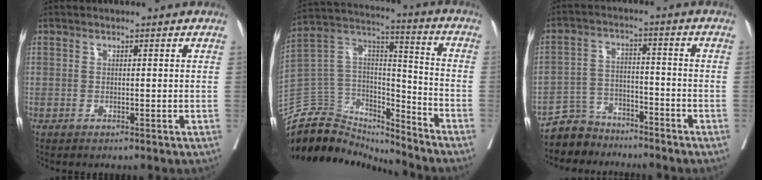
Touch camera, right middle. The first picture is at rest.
{"total": 17.5, "force": [-16.7, 5.0, 1.4], "torque": [-0.027, 0.075, -0.289]}
{"total": 6.8, "force": [-6.2, 2.9, -0.3], "torque": [0.008, 0.015, -0.115]}